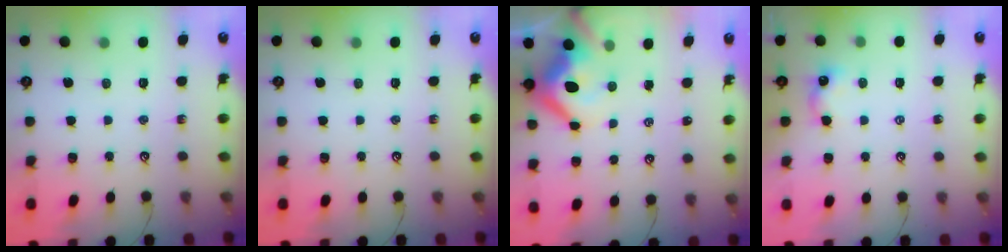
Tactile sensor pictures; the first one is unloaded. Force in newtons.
{"total": 0.0}
{"total": 9.9, "press": 9.8, "slide": 1.3}
{"total": 5.8, "press": 5.8, "slide": 0.6}